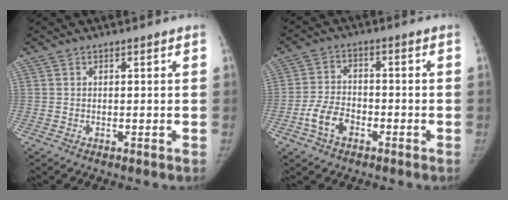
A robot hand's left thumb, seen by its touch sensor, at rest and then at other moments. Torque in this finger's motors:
{"motor_torque": [-0.37, 0.55, 0.73, 0.43, 0.04]}